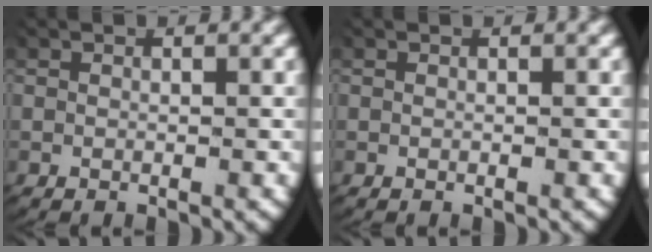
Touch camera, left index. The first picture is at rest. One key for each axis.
{"total": 0.0}